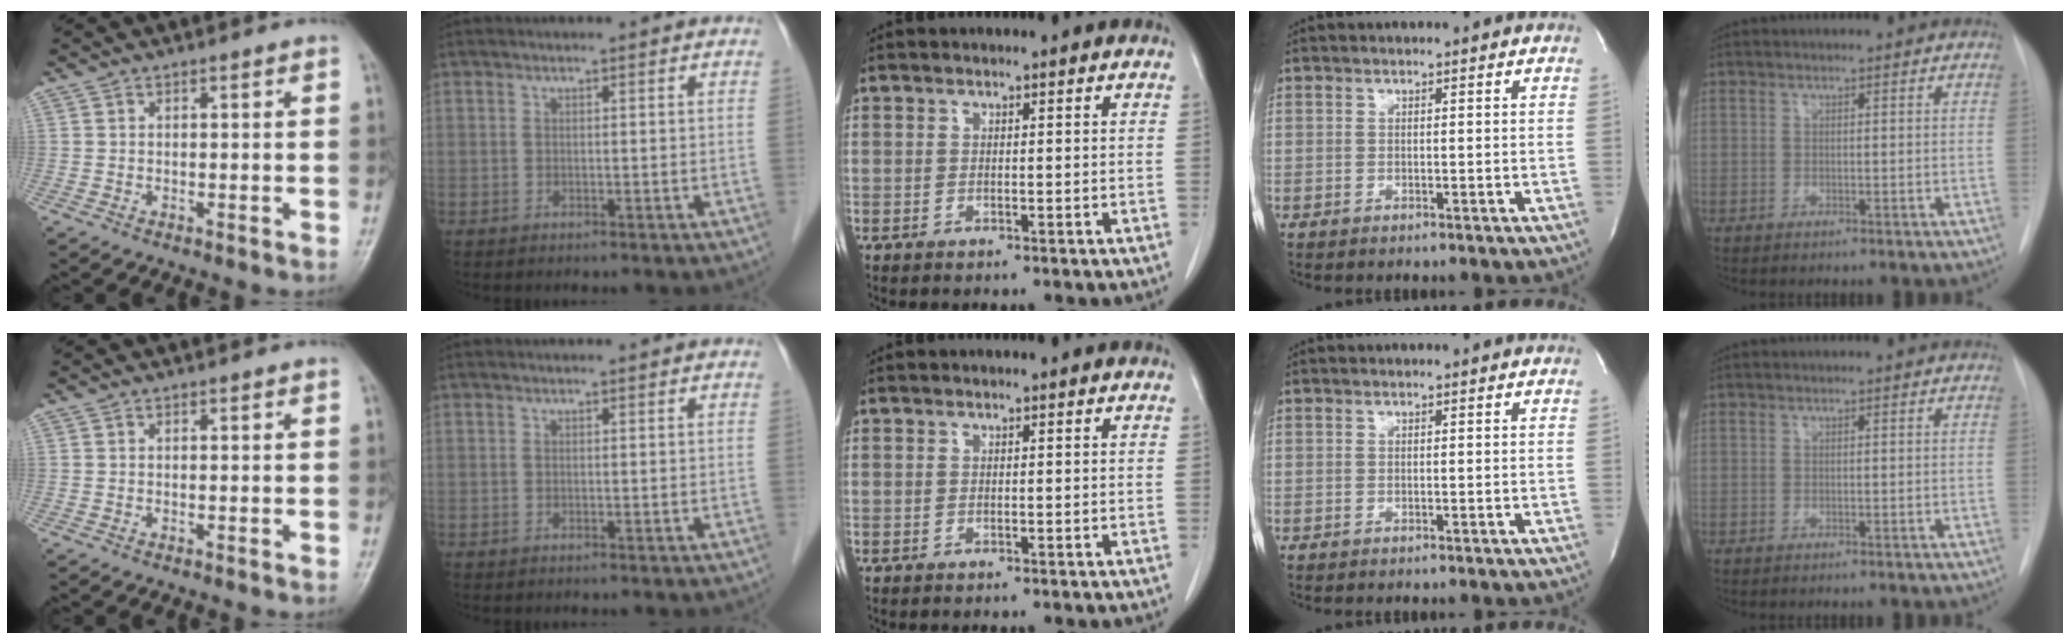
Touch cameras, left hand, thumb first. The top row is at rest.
{}